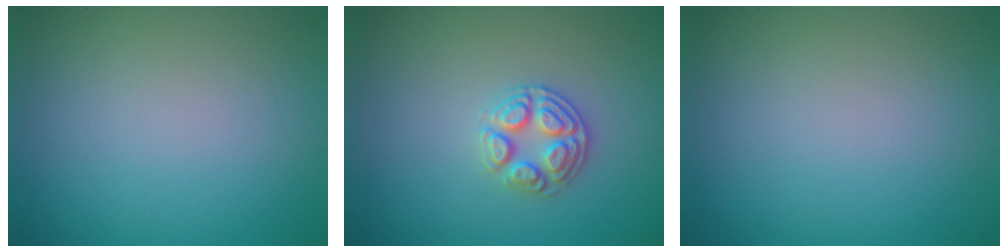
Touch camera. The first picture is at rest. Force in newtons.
{"total": 2.9, "press": 2.8, "slide": 0.7}
{"total": 0.0}